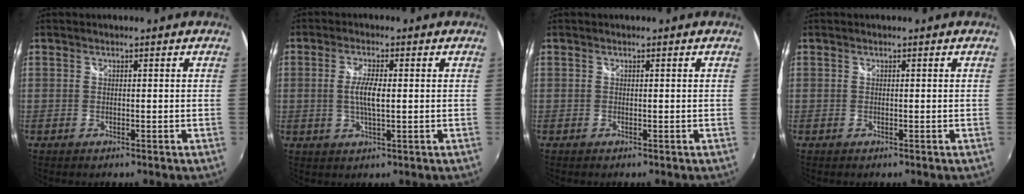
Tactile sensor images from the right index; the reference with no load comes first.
{"total": 4.6, "force": [0.1, 1.0, 4.5], "torque": [-0.087, -0.002, 0.002]}
{"total": 0.0}
{"total": 0.0}